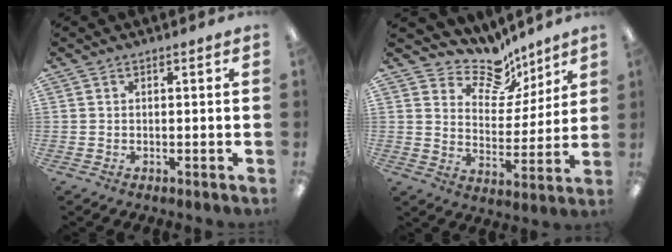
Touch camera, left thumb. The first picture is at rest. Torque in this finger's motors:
{"motor_torque": [0.00, -0.14, 0.00, 0.34, -0.07]}